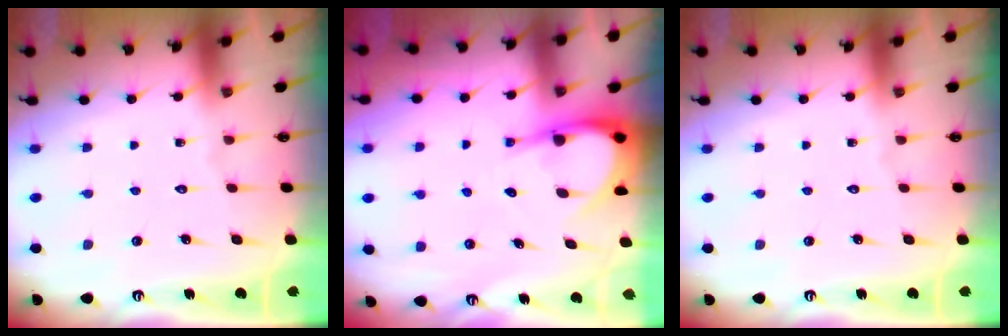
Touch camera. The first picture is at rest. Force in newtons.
{"total": 5.0, "press": 5.0, "slide": 0.7}
{"total": 0.0}